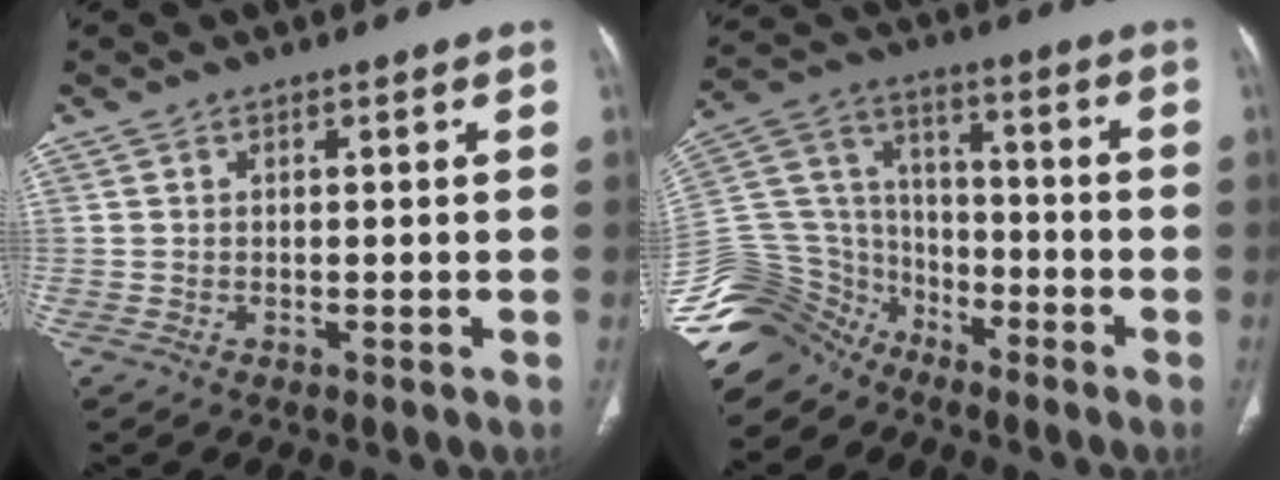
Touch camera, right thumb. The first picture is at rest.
{"total": 18.9, "force": [-14.6, 11.3, 4.0], "torque": [-0.094, 0.091, -0.269]}